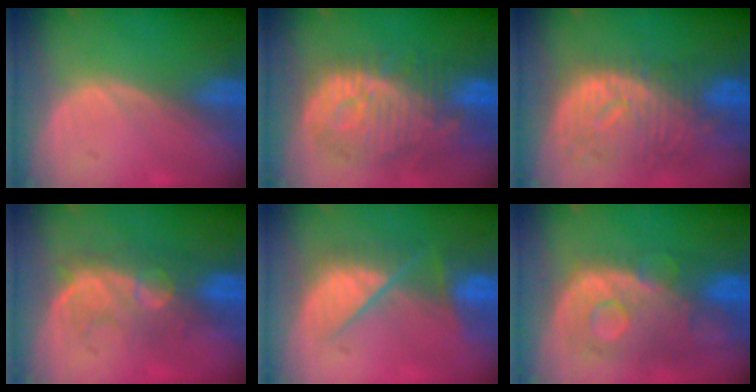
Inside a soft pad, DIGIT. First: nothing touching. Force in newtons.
{"total": 12.2, "press": 11.0, "slide": 5.3}
{"total": 11.1, "press": 9.8, "slide": 5.2}
{"total": 7.8, "press": 7.7, "slide": 1.2}
{"total": 7.7, "press": 7.5, "slide": 1.7}
{"total": 11.2, "press": 9.7, "slide": 5.5}